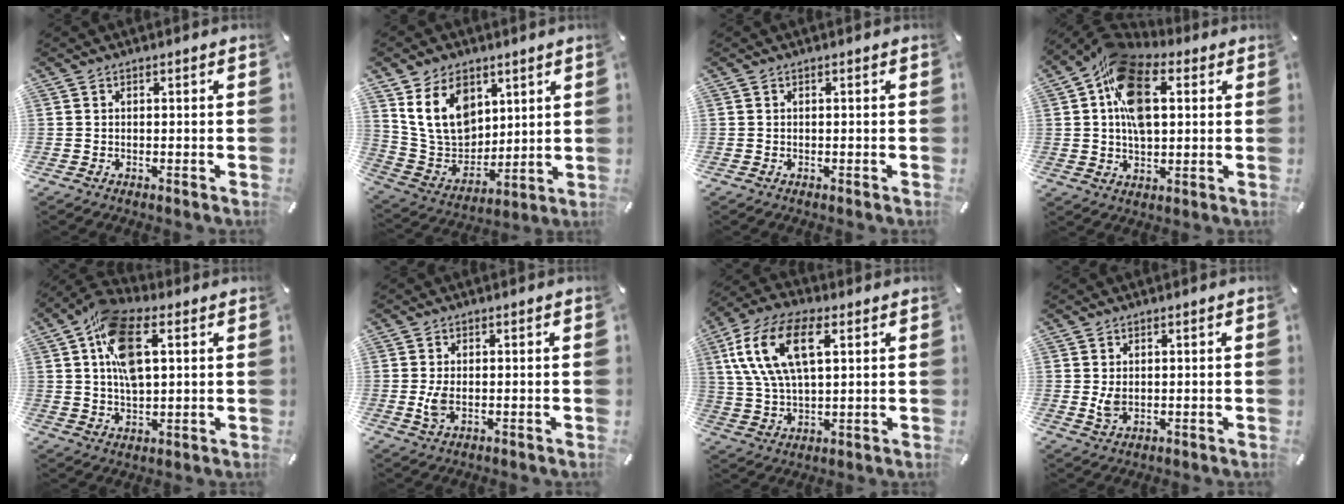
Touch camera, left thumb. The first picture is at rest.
{"total": 14.8, "force": [6.7, 11.1, 7.2], "torque": [-0.158, -0.025, 0.132]}
{"total": 0.0}
{"total": 15.8, "force": [3.8, 10.0, 11.6], "torque": [-0.209, 0.004, 0.069]}
{"total": 12.6, "force": [4.0, 6.6, 10.0], "torque": [-0.191, 0.003, 0.073]}
{"total": 3.7, "force": [-0.1, 1.8, 3.3], "torque": [-0.073, -0.009, -0.009]}
{"total": 15.6, "force": [6.0, 7.9, 12.1], "torque": [-0.279, 0.006, 0.102]}
{"total": 3.2, "force": [0.4, 2.1, 2.3], "torque": [-0.051, -0.006, 0.002]}